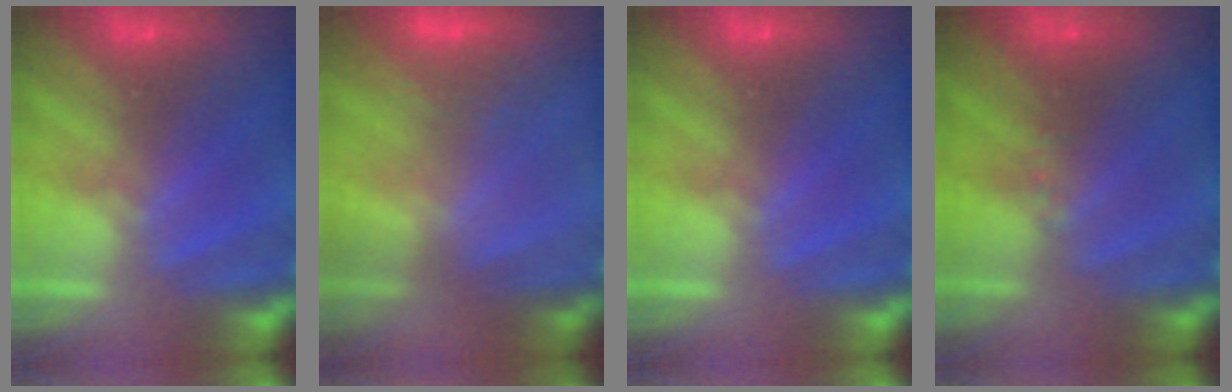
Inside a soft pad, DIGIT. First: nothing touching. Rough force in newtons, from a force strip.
{"total": 2.8}
{"total": 0.0}
{"total": 2.5}